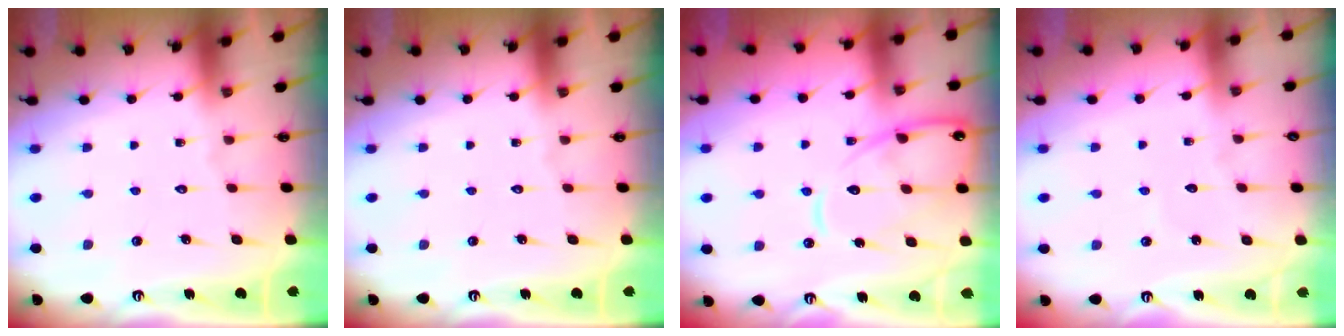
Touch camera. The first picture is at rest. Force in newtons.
{"total": 0.0}
{"total": 13.3, "press": 13.3, "slide": 1.3}
{"total": 2.0, "press": 2.0, "slide": 0.1}